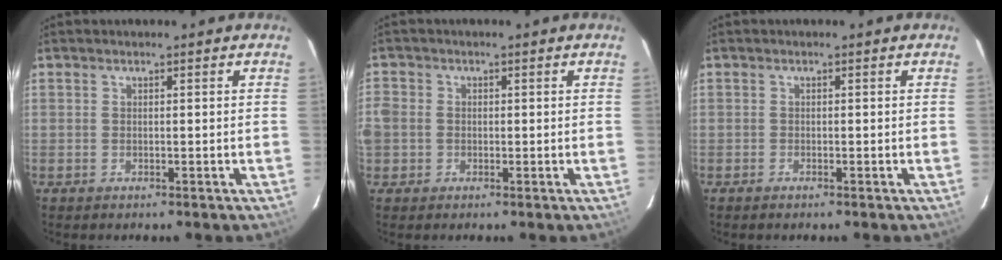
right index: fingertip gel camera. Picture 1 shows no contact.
{"total": 4.2, "force": [-1.0, 3.7, 1.5], "torque": [-0.035, 0.003, -0.024]}
{"total": 0.6, "force": [-0.6, 0.1, 0.2], "torque": [-0.006, -0.001, -0.011]}